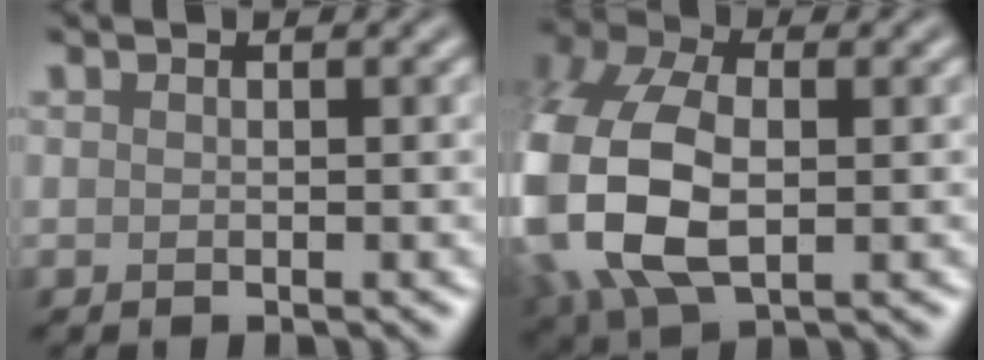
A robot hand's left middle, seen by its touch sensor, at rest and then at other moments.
{"total": 14.4, "force": [-1.7, 9.4, 10.8], "torque": [-0.283, -0.025, -0.022]}